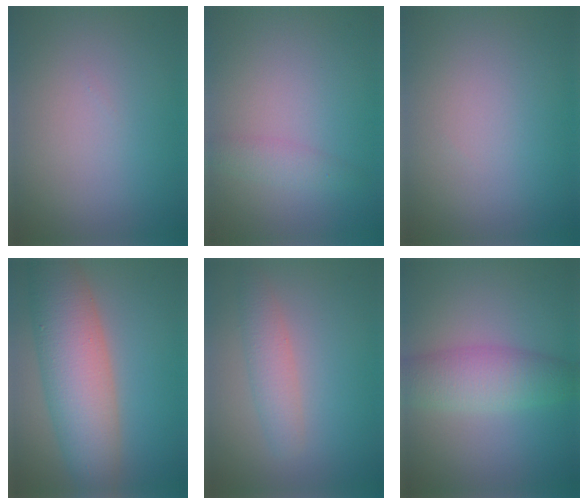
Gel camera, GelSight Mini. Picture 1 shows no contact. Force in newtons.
{"total": 1.6, "press": 1.6, "slide": 0.1}
{"total": 0.0}
{"total": 8.4, "press": 8.4, "slide": 0.3}
{"total": 2.5, "press": 2.5, "slide": 0.1}
{"total": 4.3, "press": 4.3, "slide": 0.1}